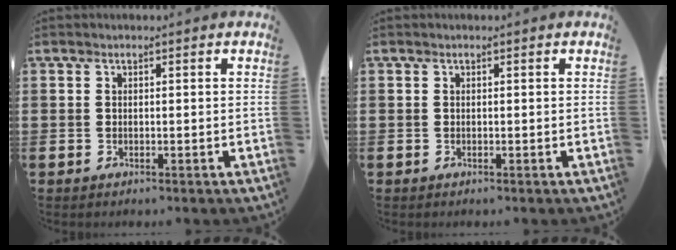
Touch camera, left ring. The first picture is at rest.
{"total": 0.0}